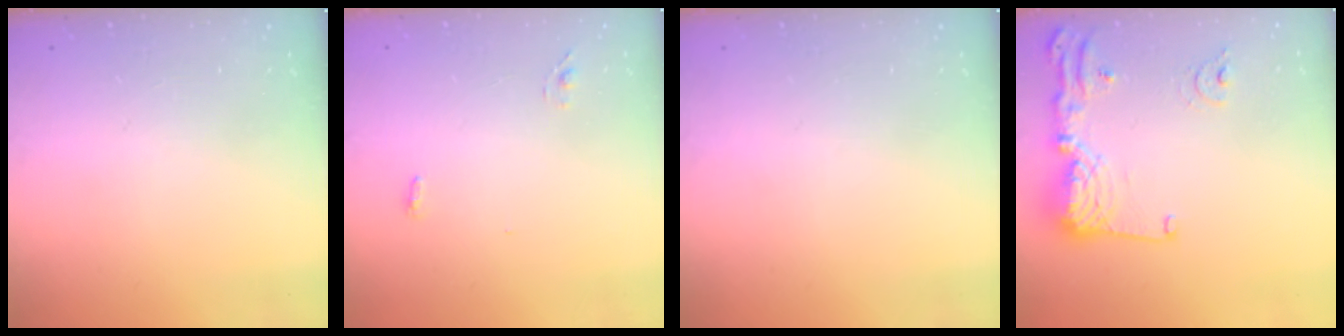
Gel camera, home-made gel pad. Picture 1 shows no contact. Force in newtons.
{"total": 3.2, "press": 2.9, "slide": 1.5}
{"total": 0.0}
{"total": 15.0, "press": 14.9, "slide": 1.6}